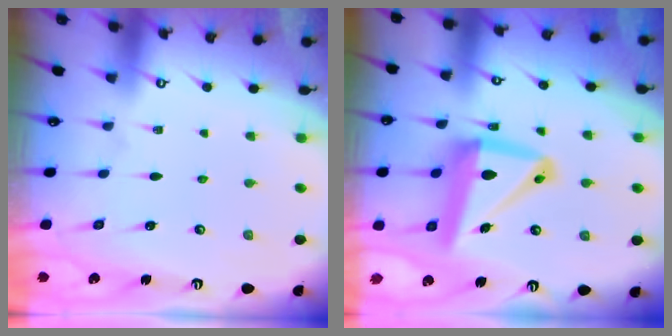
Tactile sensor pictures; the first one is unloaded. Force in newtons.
{"total": 15.1, "press": 15.0, "slide": 1.8}